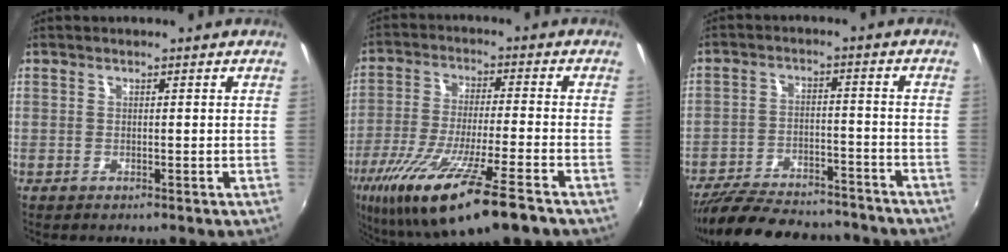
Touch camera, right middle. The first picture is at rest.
{"total": 20.0, "force": [-12.7, 2.3, 15.2], "torque": [-0.294, -0.059, -0.218]}
{"total": 21.3, "force": [-18.6, 6.2, 8.4], "torque": [-0.175, -0.005, -0.260]}